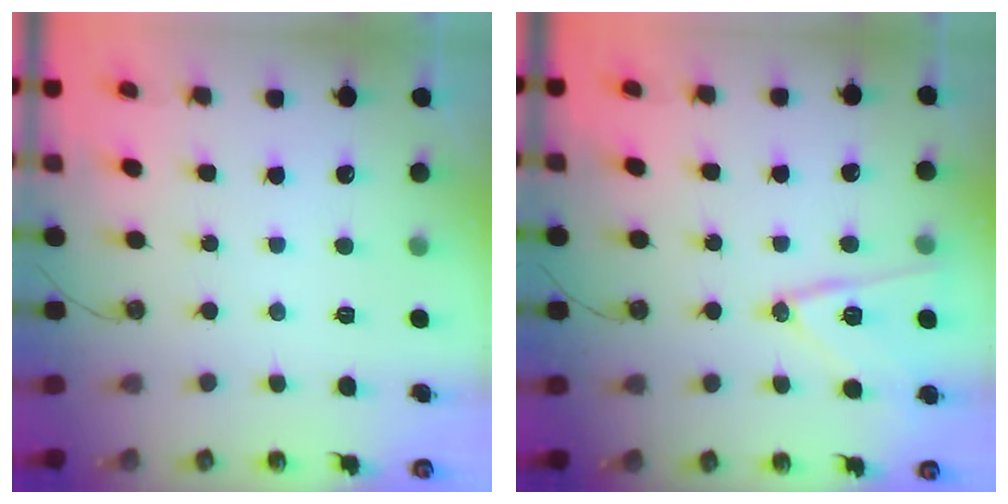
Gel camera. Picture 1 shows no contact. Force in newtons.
{"total": 13.2, "press": 13.1, "slide": 1.4}